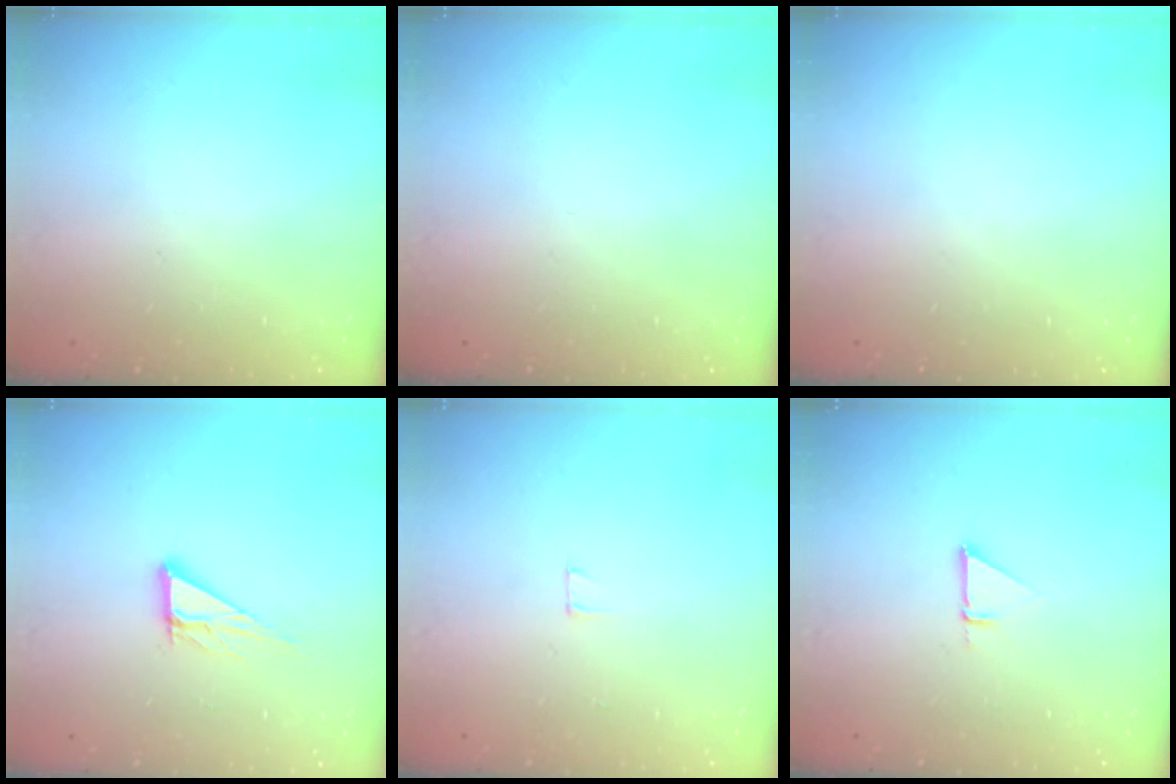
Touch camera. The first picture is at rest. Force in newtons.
{"total": 0.0}
{"total": 0.0}
{"total": 8.0, "press": 8.0, "slide": 0.7}
{"total": 2.5, "press": 2.5, "slide": 0.2}
{"total": 1.4, "press": 1.4, "slide": 0.0}